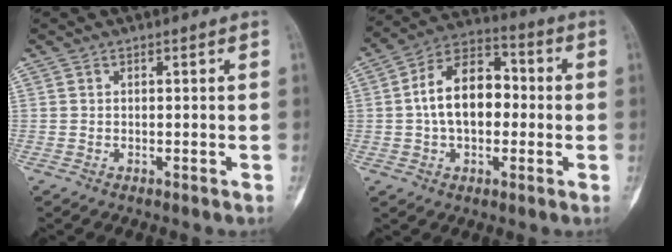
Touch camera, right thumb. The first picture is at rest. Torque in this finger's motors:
{"motor_torque": [1.63, 1.65, 0.75, -0.61, 0.43]}